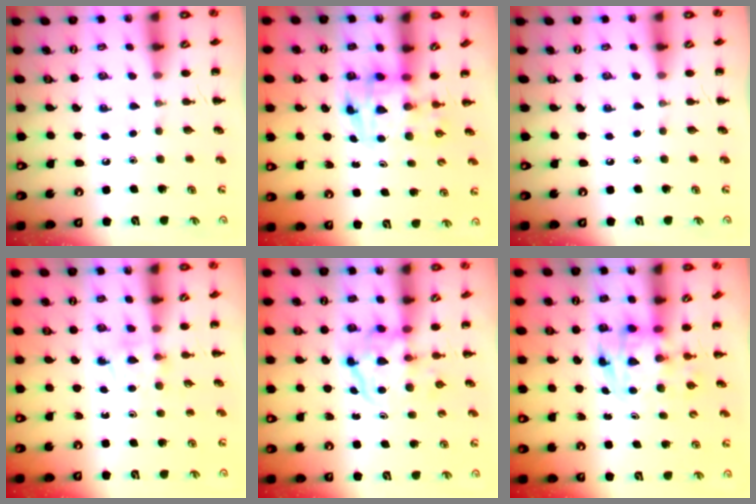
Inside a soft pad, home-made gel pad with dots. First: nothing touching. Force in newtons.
{"total": 3.4, "press": 3.4, "slide": 0.6}
{"total": 0.0}
{"total": 5.1, "press": 4.9, "slide": 1.4}
{"total": 3.8, "press": 3.8, "slide": 0.4}
{"total": 3.3, "press": 3.3, "slide": 0.6}